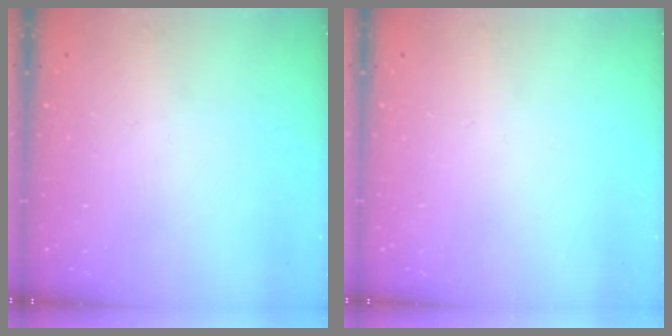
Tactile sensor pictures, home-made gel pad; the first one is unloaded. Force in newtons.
{"total": 0.0}